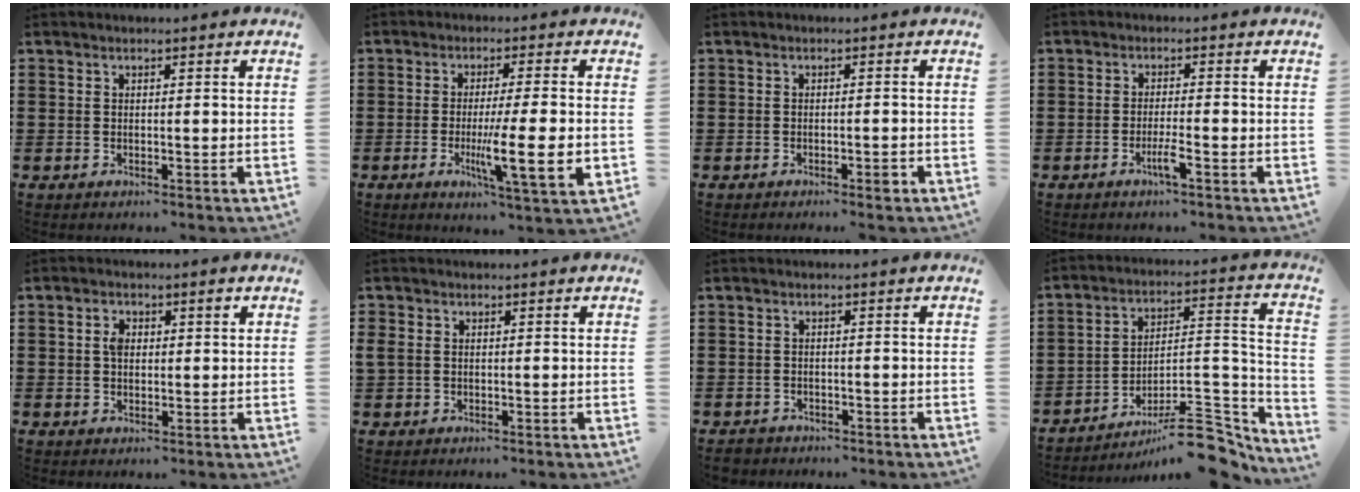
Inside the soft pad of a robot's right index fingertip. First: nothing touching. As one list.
[{"total": 9.8, "force": [-1.8, 0.7, 9.7], "torque": [-0.174, -0.019, -0.030]}, {"total": 1.8, "force": [-1.1, 0.2, 1.4], "torque": [-0.024, 0.000, -0.019]}, {"total": 2.9, "force": [-1.6, 0.0, 2.4], "torque": [-0.048, -0.005, -0.032]}, {"total": 2.8, "force": [0.5, 1.7, 2.2], "torque": [-0.039, 0.007, 0.004]}, {"total": 1.4, "force": [0.1, 1.1, 0.8], "torque": [-0.026, 0.003, -0.002]}, {"total": 1.4, "force": [-1.3, 0.5, 0.0], "torque": [-0.006, 0.003, -0.029]}, {"total": 11.7, "force": [-9.0, 3.4, 6.7], "torque": [-0.079, 0.036, -0.161]}]